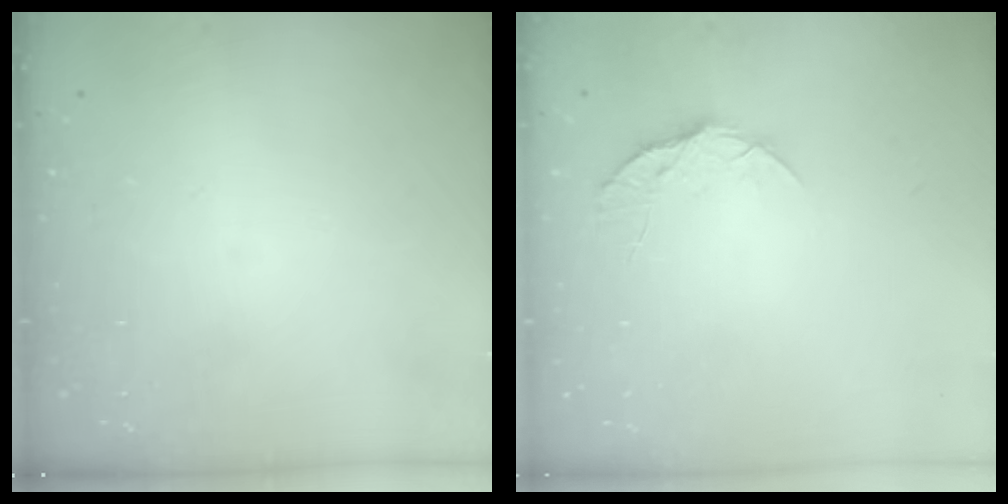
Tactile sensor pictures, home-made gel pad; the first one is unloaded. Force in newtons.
{"total": 8.1, "press": 8.1, "slide": 0.7}